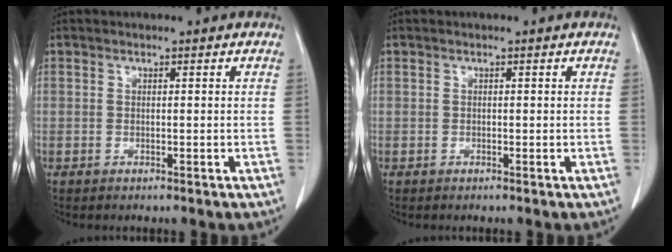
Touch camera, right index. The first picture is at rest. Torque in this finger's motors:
{"motor_torque": [0.01, -0.01, -0.01, 0.00]}